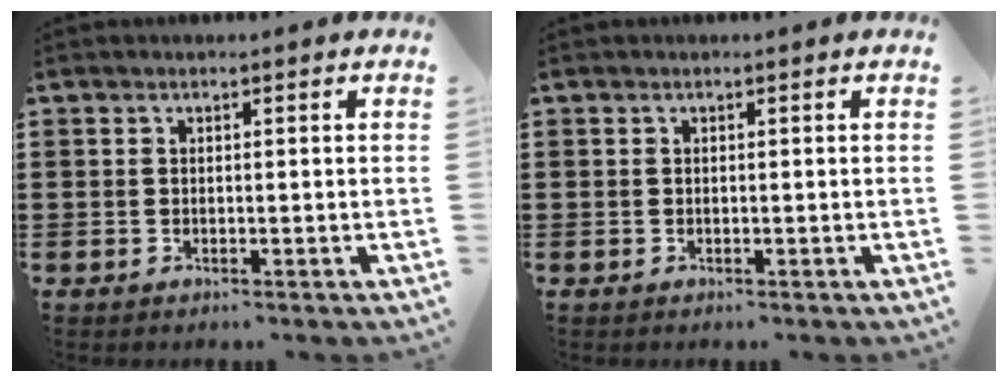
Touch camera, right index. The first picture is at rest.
{"total": 0.0}